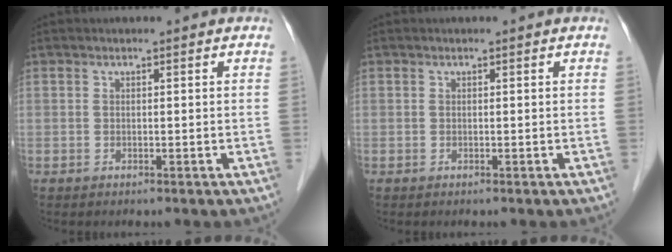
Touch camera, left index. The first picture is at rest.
{"total": 0.0}